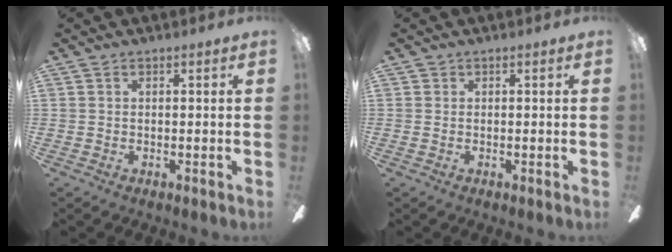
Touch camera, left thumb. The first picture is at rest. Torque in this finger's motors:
{"motor_torque": [0.00, 0.00, -0.04, 0.07, 0.00]}